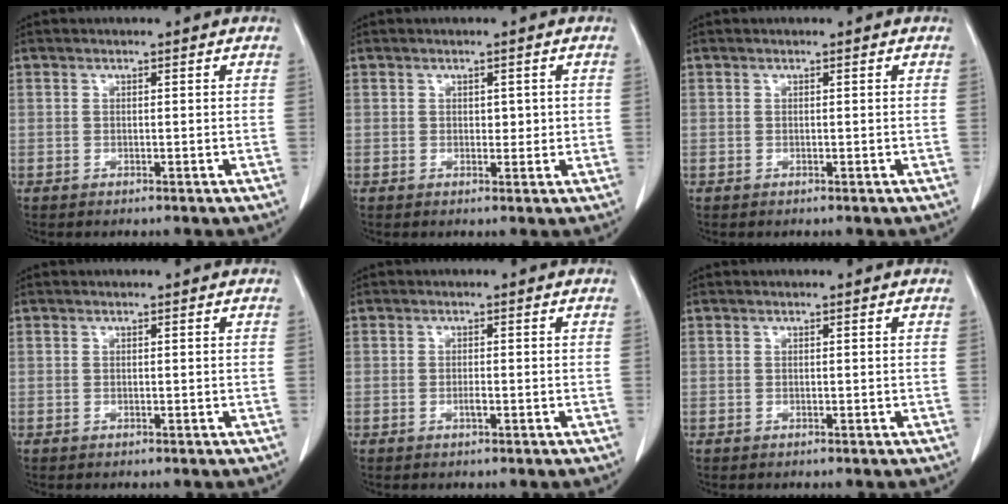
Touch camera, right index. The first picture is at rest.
{"total": 1.7, "force": [0.3, 1.1, 1.3], "torque": [-0.013, 0.000, 0.005]}
{"total": 0.0}
{"total": 0.0}
{"total": 0.8, "force": [-0.2, 0.2, 0.8], "torque": [-0.013, 0.002, -0.002]}
{"total": 0.0}